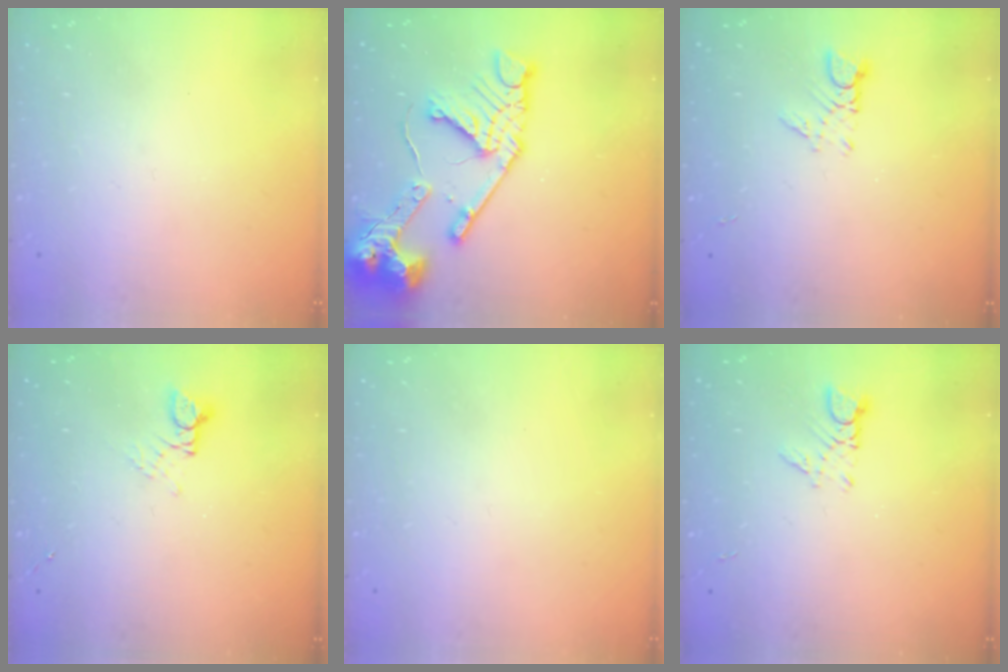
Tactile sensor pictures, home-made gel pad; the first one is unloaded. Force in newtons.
{"total": 20.3, "press": 20.2, "slide": 1.9}
{"total": 2.7, "press": 2.6, "slide": 0.3}
{"total": 2.7, "press": 2.6, "slide": 0.2}
{"total": 0.0}
{"total": 2.7, "press": 2.6, "slide": 0.3}